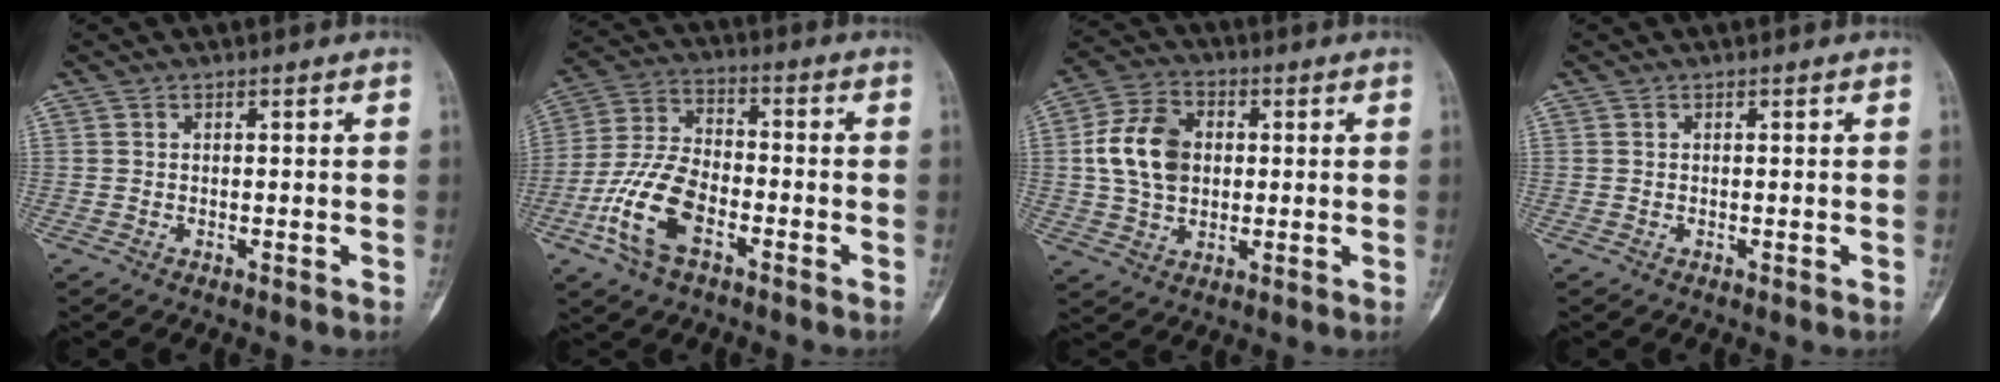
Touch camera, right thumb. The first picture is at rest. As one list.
[{"total": 12.7, "force": [-5.5, 6.5, 9.5], "torque": [-0.202, 0.027, -0.107]}, {"total": 11.8, "force": [1.2, 8.7, 8.0], "torque": [-0.133, 0.012, 0.018]}, {"total": 0.0}]